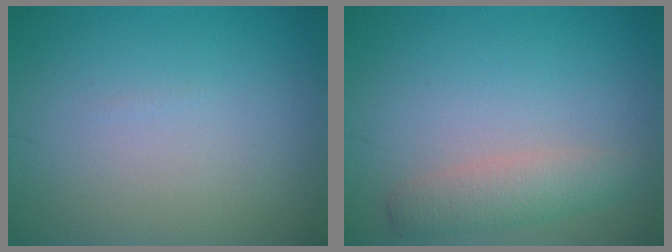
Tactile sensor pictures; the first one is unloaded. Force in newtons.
{"total": 2.7, "press": 2.7, "slide": 0.1}